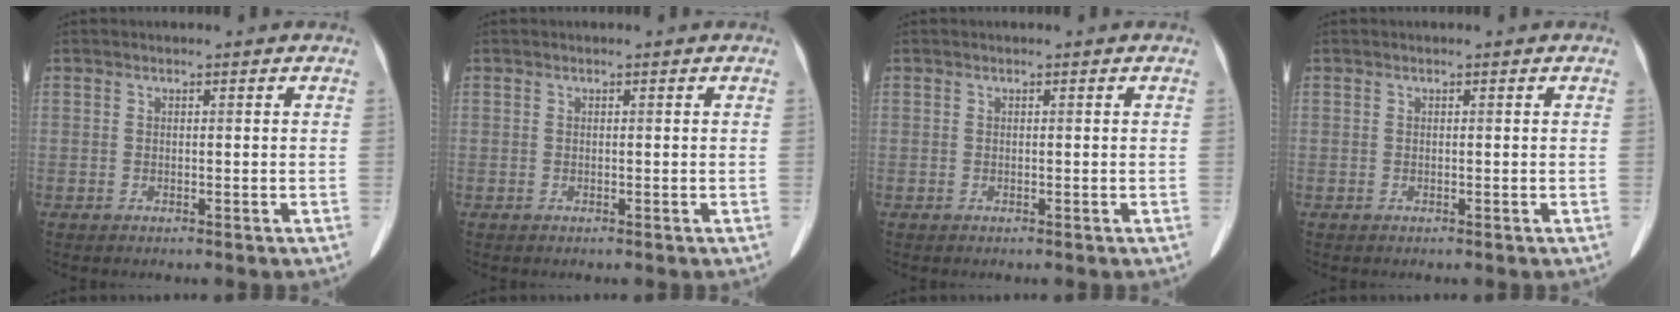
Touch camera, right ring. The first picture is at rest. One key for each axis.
{"total": 0.0}
{"total": 0.0}
{"total": 0.0}